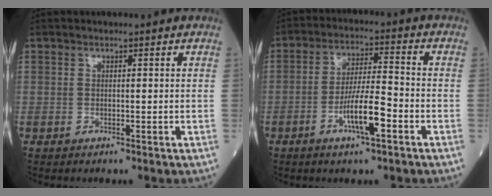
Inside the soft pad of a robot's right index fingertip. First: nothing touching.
{"total": 8.1, "force": [-3.4, 0.9, 7.3], "torque": [-0.136, 0.000, -0.061]}